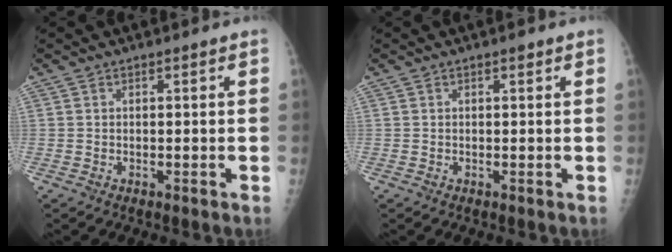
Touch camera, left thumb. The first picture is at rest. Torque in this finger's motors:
{"motor_torque": [0.33, 0.17, 0.00, -0.17, 0.08]}